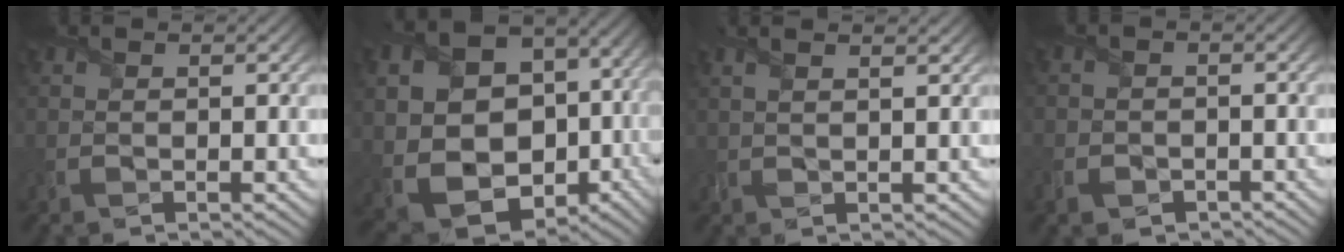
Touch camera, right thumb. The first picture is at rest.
{"total": 17.7, "force": [-1.4, 14.0, 10.7], "torque": [-0.236, -0.033, 0.022]}
{"total": 3.5, "force": [2.2, 0.7, 2.7], "torque": [-0.031, 0.018, 0.013]}
{"total": 2.8, "force": [-2.0, 1.9, 0.6], "torque": [-0.014, -0.008, -0.044]}